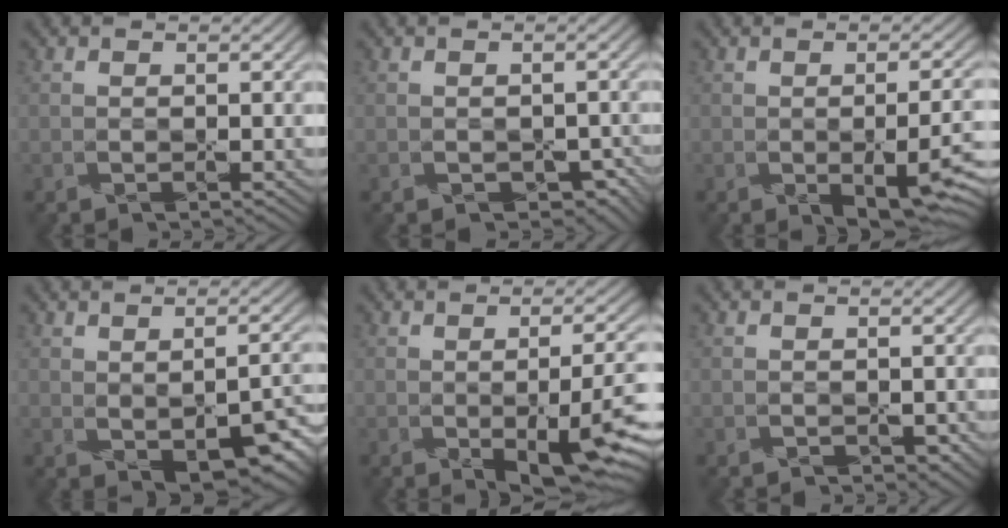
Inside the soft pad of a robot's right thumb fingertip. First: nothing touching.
{"total": 2.8, "force": [-1.4, 1.9, 1.4], "torque": [-0.021, -0.012, -0.011]}
{"total": 8.1, "force": [-1.9, 3.3, 7.2], "torque": [-0.098, -0.024, -0.001]}
{"total": 8.4, "force": [-2.2, 4.0, 7.1], "torque": [-0.101, -0.014, -0.015]}
{"total": 10.0, "force": [-2.2, 3.7, 9.0], "torque": [-0.126, -0.025, -0.012]}
{"total": 0.8, "force": [-0.6, 0.5, 0.3], "torque": [-0.006, -0.005, -0.007]}